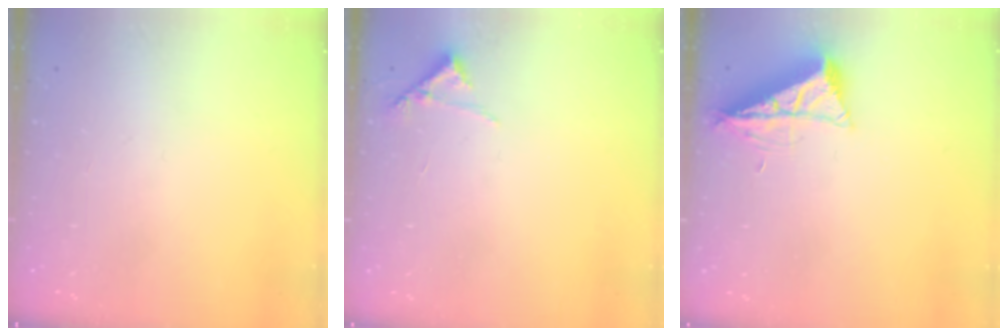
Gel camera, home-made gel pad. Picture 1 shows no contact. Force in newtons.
{"total": 6.4, "press": 6.4, "slide": 0.2}
{"total": 7.7, "press": 7.6, "slide": 0.8}